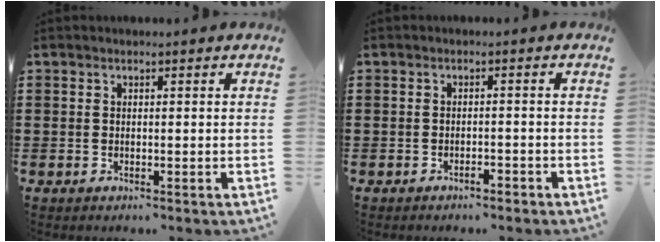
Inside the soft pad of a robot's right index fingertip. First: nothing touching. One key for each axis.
{"total": 1.4, "fx": -1.3, "fy": 0.1, "fz": 0.5, "tx": -0.015, "ty": -0.003, "tz": -0.026}